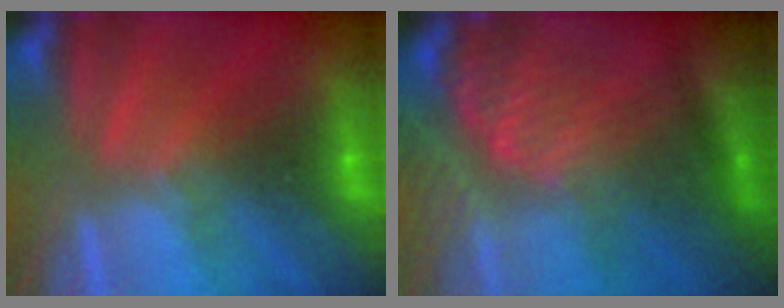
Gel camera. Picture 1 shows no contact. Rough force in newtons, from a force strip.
{"total": 3.4}